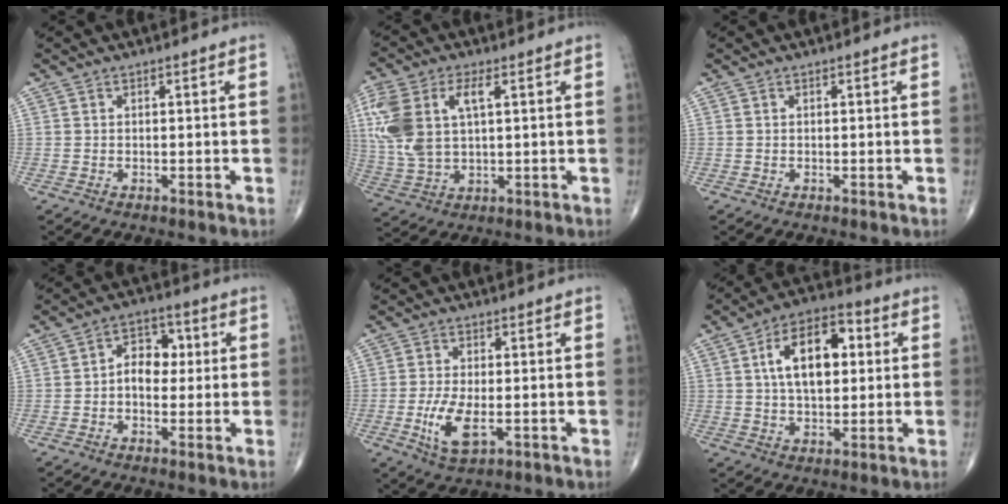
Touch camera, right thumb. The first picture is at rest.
{"total": 14.5, "force": [3.7, 7.6, 11.8], "torque": [-0.282, 0.009, 0.076]}
{"total": 0.0}
{"total": 7.0, "force": [0.2, 5.0, 4.9], "torque": [-0.050, 0.019, -0.005]}
{"total": 6.9, "force": [-1.7, 2.9, 6.0], "torque": [-0.120, -0.008, -0.027]}
{"total": 13.9, "force": [2.9, 7.7, 11.2], "torque": [-0.170, 0.014, 0.042]}